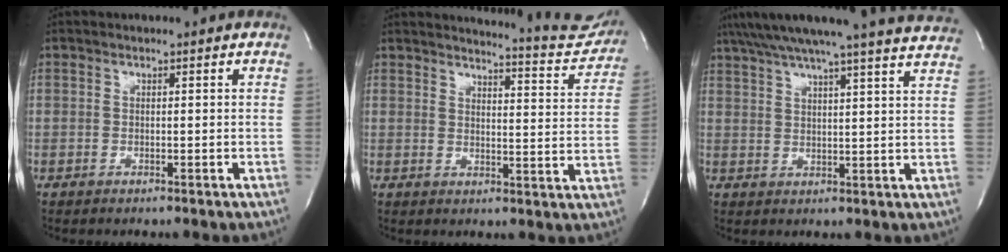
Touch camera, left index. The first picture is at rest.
{"total": 14.0, "force": [13.7, 1.3, 2.4], "torque": [-0.020, -0.070, 0.139]}
{"total": 24.4, "force": [22.1, 0.2, 10.4], "torque": [-0.174, -0.020, 0.278]}